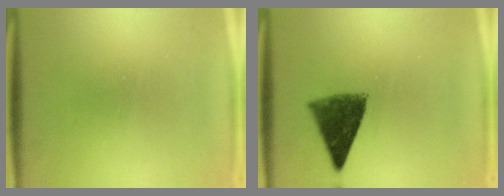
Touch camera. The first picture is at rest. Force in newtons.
{"total": 7.5}